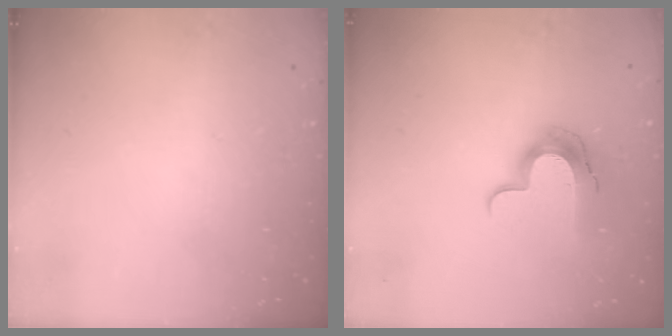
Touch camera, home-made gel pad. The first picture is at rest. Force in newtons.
{"total": 12.0, "press": 11.9, "slide": 0.9}